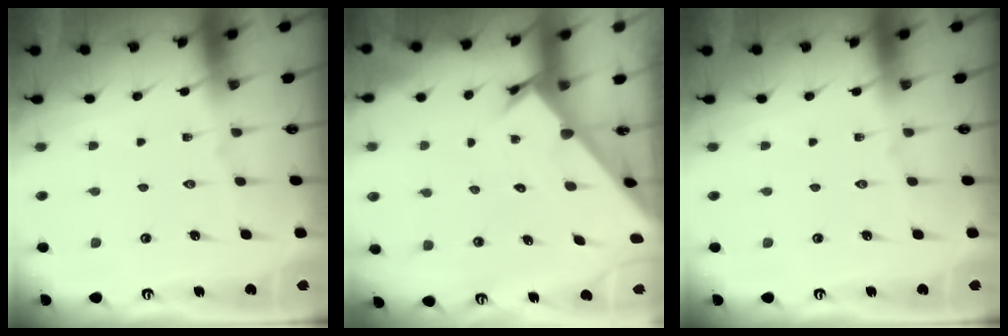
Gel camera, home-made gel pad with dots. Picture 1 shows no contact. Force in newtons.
{"total": 2.1, "press": 2.1, "slide": 0.2}
{"total": 0.0}